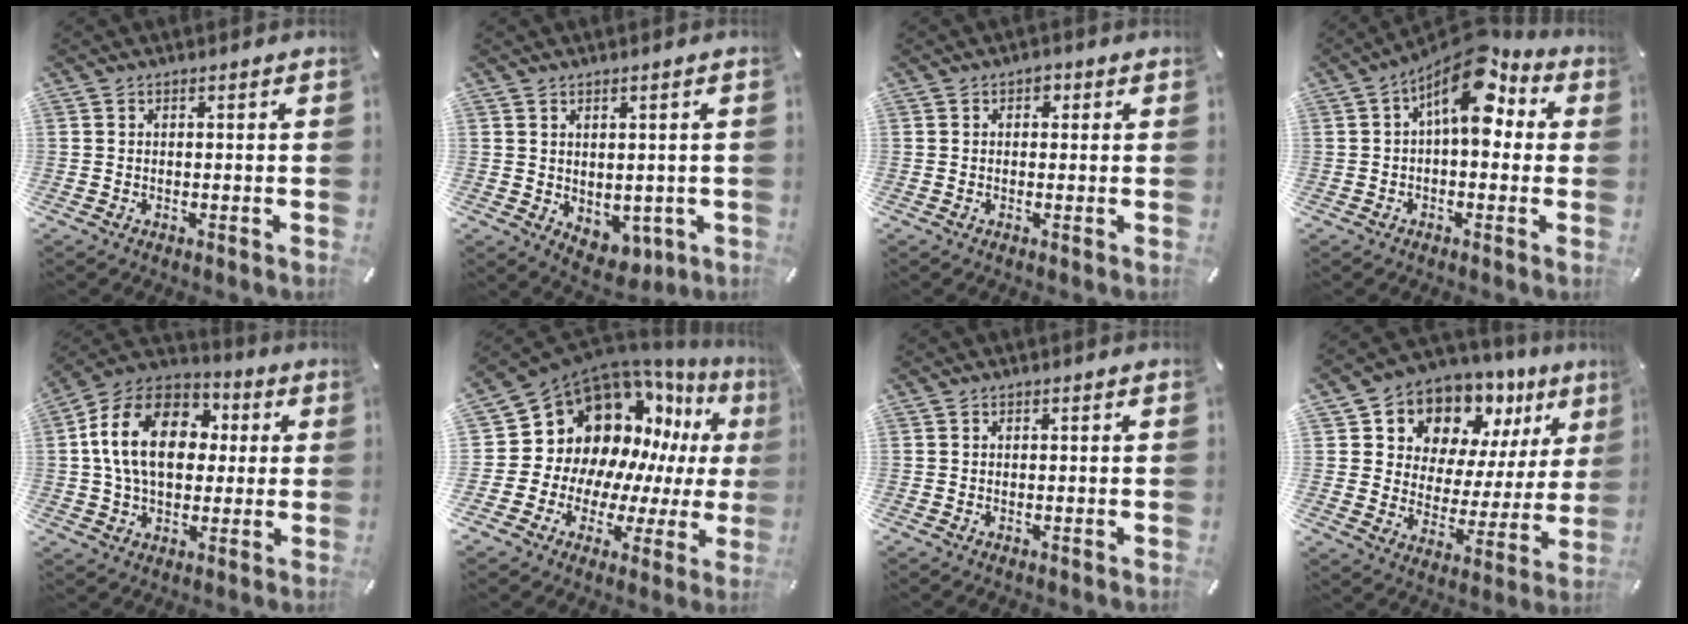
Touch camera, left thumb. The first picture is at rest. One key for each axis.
{"total": 3.2, "fx": 0.9, "fy": 2.8, "fz": 1.2, "tx": -0.008, "ty": -0.003, "tz": 0.019}
{"total": 1.7, "fx": 0.4, "fy": 1.4, "fz": 0.8, "tx": -0.001, "ty": 0.001, "tz": 0.001}
{"total": 12.4, "fx": 5.0, "fy": 5.9, "fz": 9.6, "tx": -0.157, "ty": -0.034, "tz": 0.083}
{"total": 17.7, "fx": 2.6, "fy": 13.0, "fz": 11.8, "tx": -0.237, "ty": 0.014, "tz": 0.045}
{"total": 17.4, "fx": 9.2, "fy": 13.3, "fz": 6.6, "tx": -0.101, "ty": -0.109, "tz": 0.195}
{"total": 0.0}
{"total": 10.8, "fx": 8.7, "fy": 6.3, "fz": 0.2, "tx": -0.011, "ty": -0.102, "tz": 0.159}